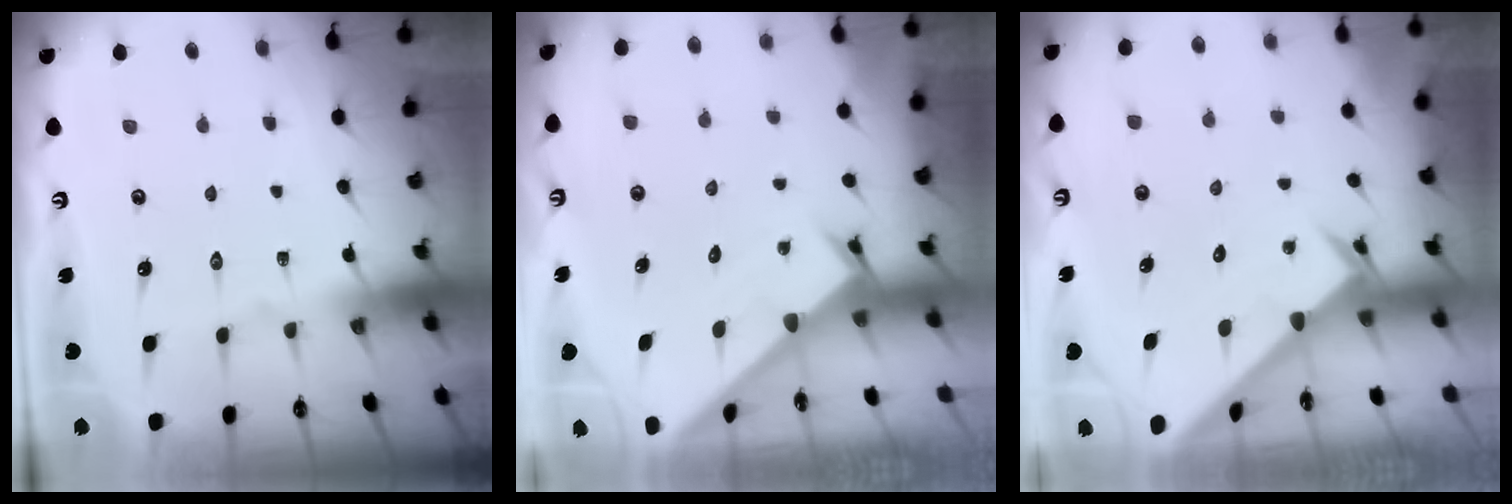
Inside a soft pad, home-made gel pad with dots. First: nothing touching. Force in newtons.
{"total": 1.7, "press": 1.7, "slide": 0.1}
{"total": 2.5, "press": 2.5, "slide": 0.2}